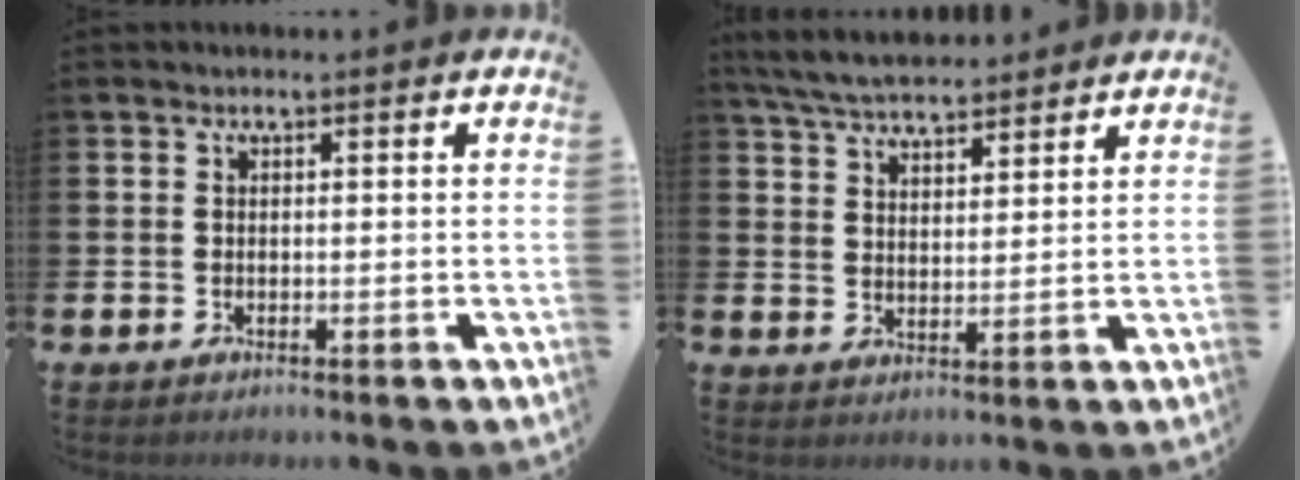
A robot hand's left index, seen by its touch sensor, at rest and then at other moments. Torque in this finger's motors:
{"motor_torque": [1.07, -1.07, 0.29, 0.21]}